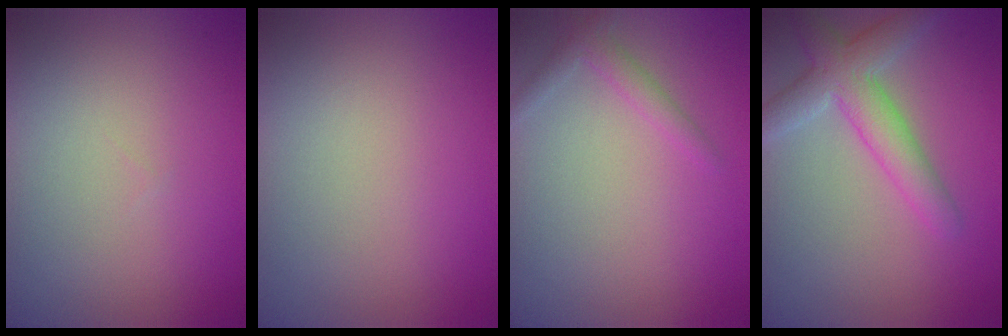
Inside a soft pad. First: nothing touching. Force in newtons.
{"total": 0.0}
{"total": 1.6, "press": 1.6, "slide": 0.1}
{"total": 4.7, "press": 4.7, "slide": 0.4}